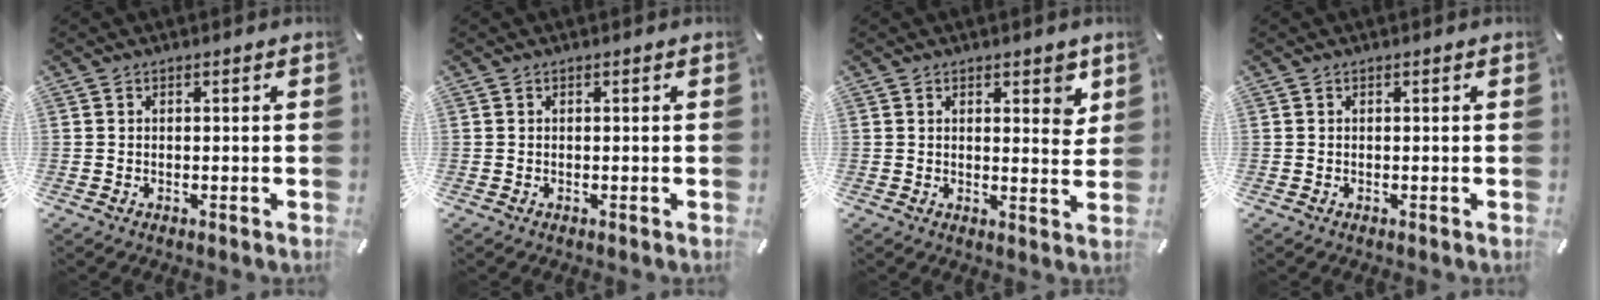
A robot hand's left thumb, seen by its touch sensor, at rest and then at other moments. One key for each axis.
{"total": 0.0}
{"total": 5.0, "fx": 3.1, "fy": 2.5, "fz": 3.1, "tx": -0.028, "ty": -0.019, "tz": 0.047}
{"total": 0.0}